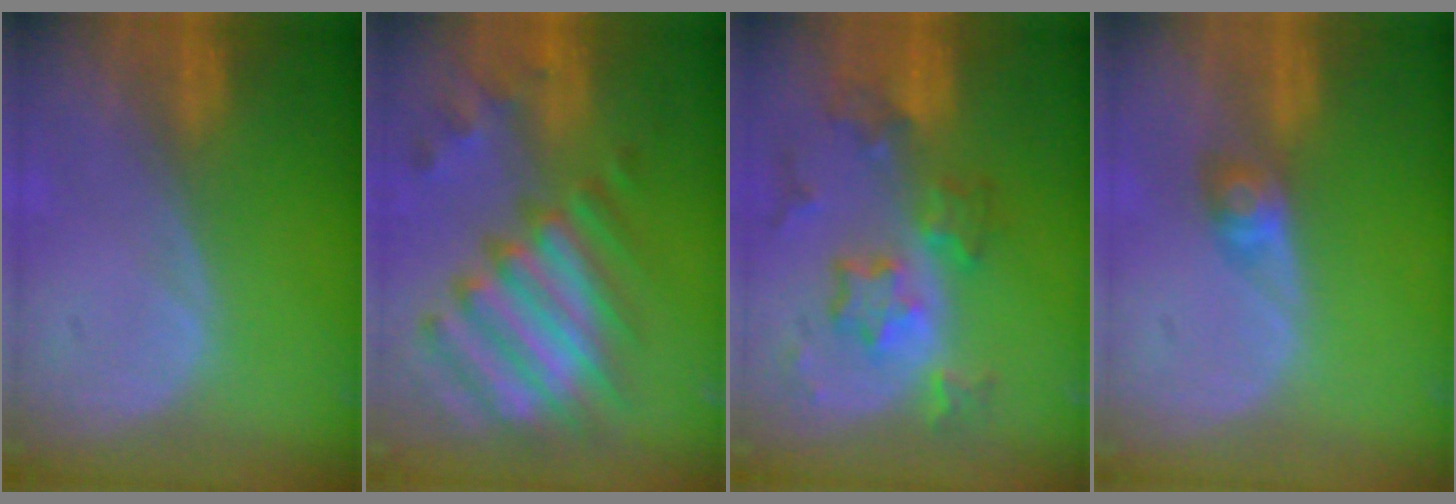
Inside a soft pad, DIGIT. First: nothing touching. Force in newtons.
{"total": 12.3, "press": 10.6, "slide": 6.3}
{"total": 8.4, "press": 7.5, "slide": 4.0}
{"total": 2.8, "press": 2.5, "slide": 1.1}